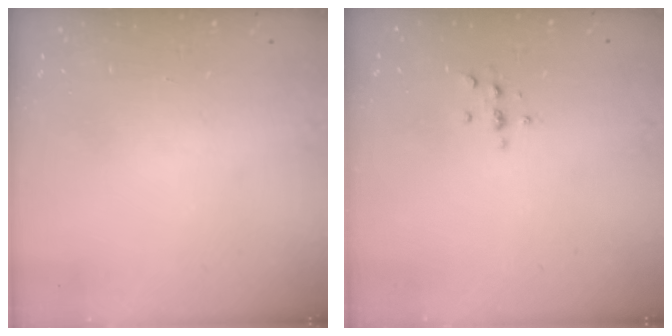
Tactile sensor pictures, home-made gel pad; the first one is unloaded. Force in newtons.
{"total": 2.2, "press": 2.1, "slide": 0.2}